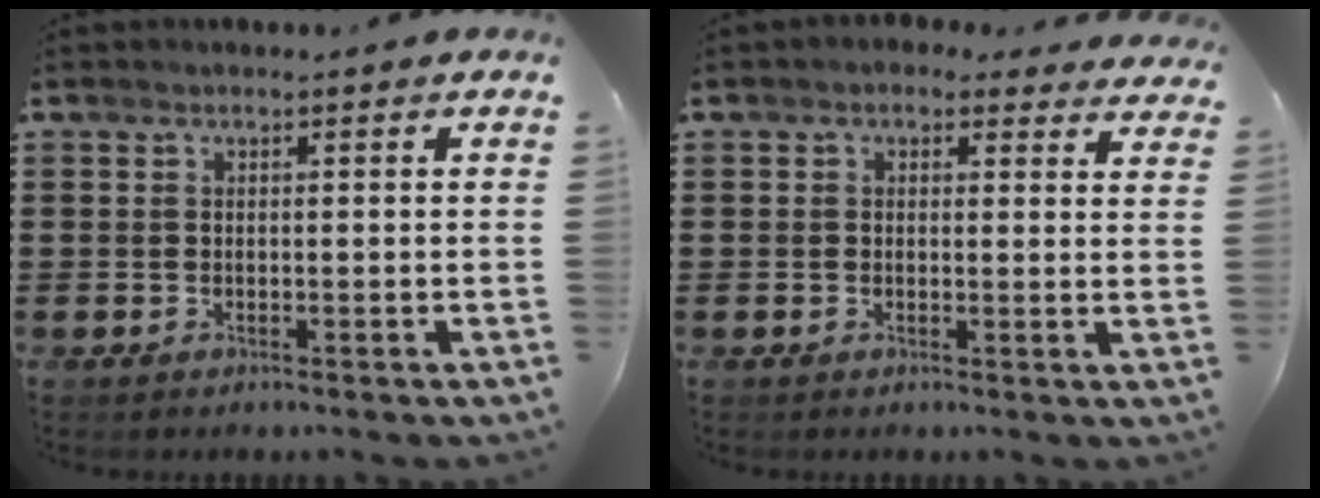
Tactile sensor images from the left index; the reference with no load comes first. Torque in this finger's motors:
{"motor_torque": [1.07, -1.08, 0.17, -0.01]}